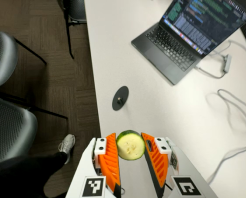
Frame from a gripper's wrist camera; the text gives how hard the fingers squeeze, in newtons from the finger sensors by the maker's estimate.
{"total": 9.6, "left": 9.4, "right": 9.9}